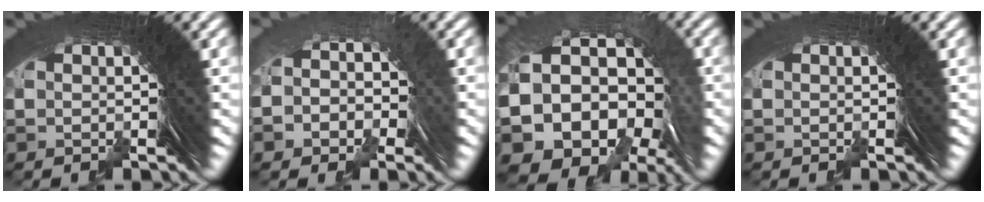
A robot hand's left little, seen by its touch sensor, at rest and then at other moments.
{"total": 3.3, "force": [-1.0, 2.7, 1.7], "torque": [-0.038, -0.003, -0.022]}
{"total": 18.4, "force": [-3.4, 14.7, 10.6], "torque": [-0.244, -0.063, -0.048]}
{"total": 0.0}